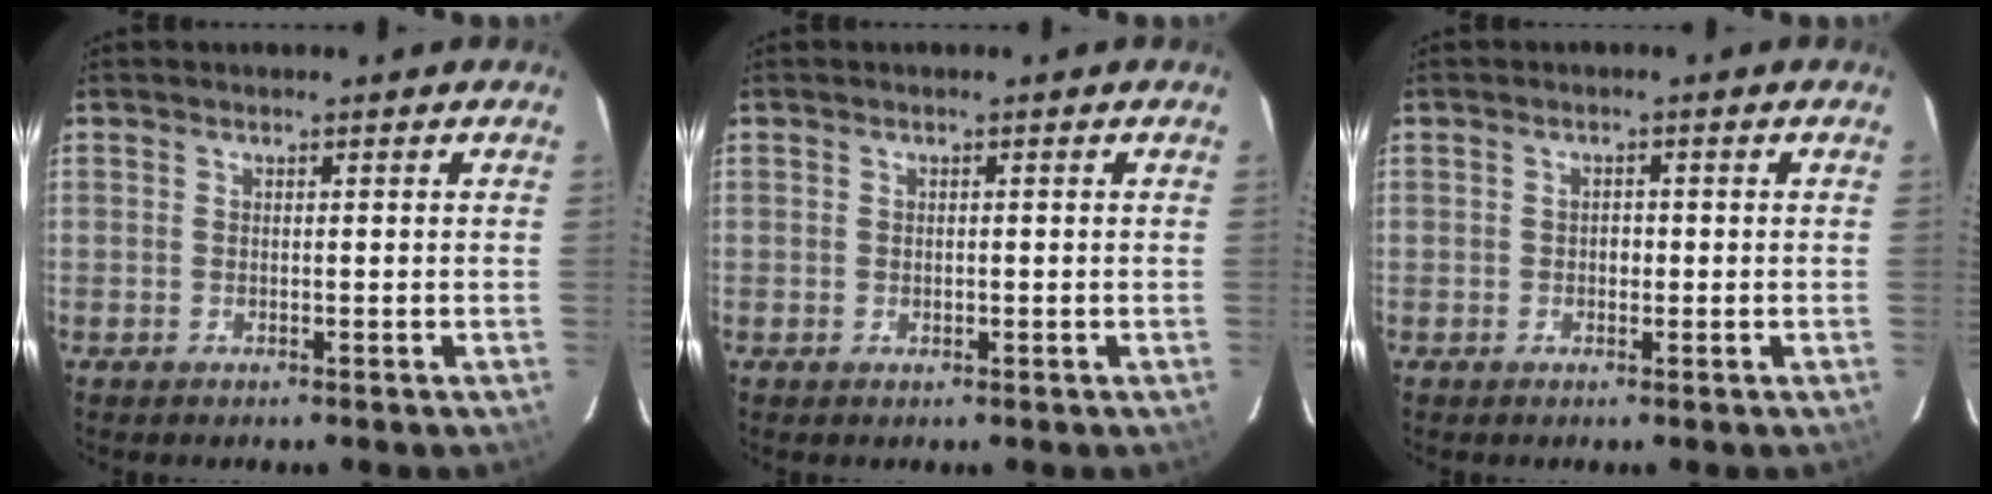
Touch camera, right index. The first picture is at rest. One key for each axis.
{"total": 0.8, "fx": -0.1, "fy": 0.8, "fz": 0.4, "tx": -0.004, "ty": 0.001, "tz": -0.001}
{"total": 1.3, "fx": -0.3, "fy": 1.1, "fz": 0.7, "tx": -0.012, "ty": 0.005, "tz": -0.004}